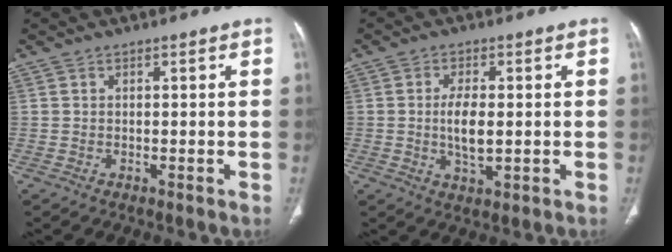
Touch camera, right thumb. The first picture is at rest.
{"total": 5.8, "force": [-0.2, 2.5, 5.3], "torque": [-0.099, -0.009, -0.003]}